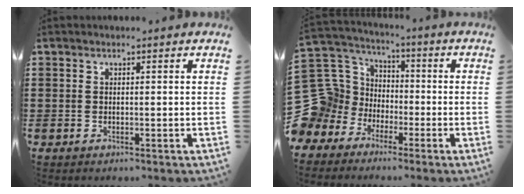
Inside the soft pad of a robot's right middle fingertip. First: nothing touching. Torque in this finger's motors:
{"motor_torque": [2.14, 0.00, -0.02, -0.01]}